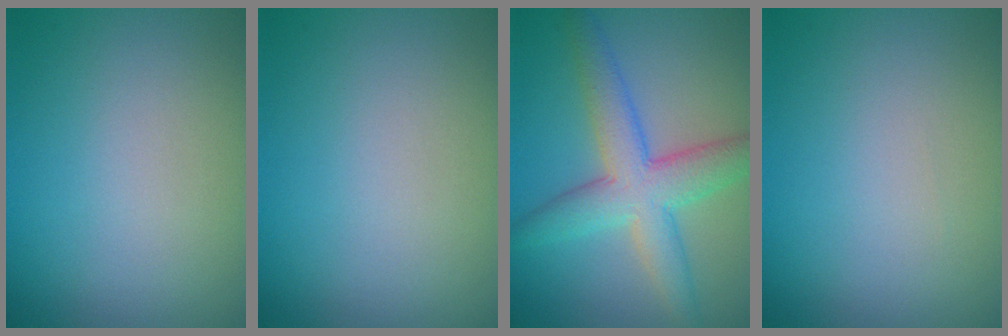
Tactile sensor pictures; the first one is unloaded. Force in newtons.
{"total": 0.0}
{"total": 5.8, "press": 5.8, "slide": 0.1}
{"total": 0.0}